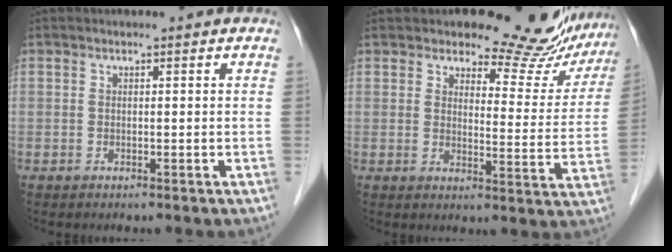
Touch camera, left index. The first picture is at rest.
{"total": 13.4, "force": [12.8, 3.4, 2.2], "torque": [-0.007, -0.058, 0.131]}